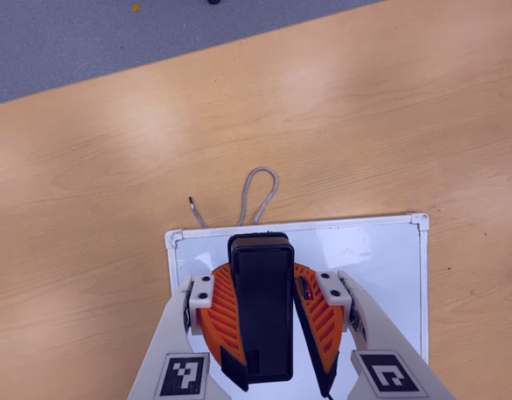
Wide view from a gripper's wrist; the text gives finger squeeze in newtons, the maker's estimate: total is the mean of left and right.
{"total": 10.9, "left": 10.6, "right": 11.2}